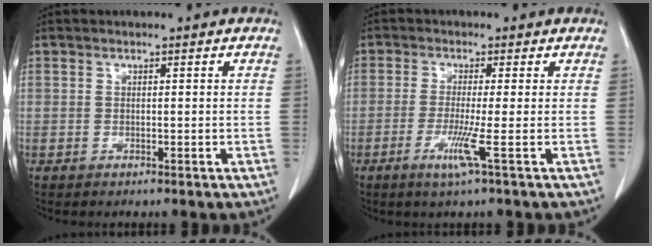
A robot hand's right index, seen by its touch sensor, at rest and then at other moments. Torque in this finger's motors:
{"motor_torque": [0.06, -0.08, 0.04, 0.06]}